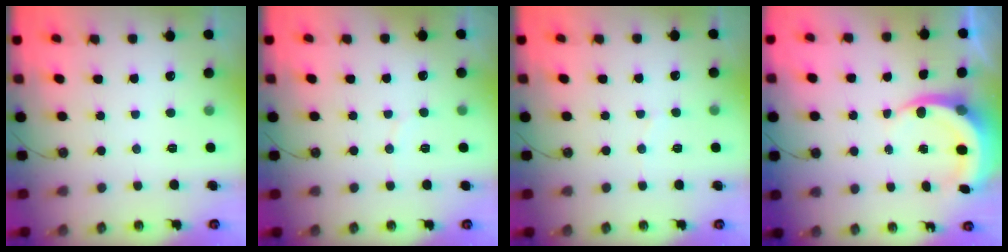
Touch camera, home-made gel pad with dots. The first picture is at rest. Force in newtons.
{"total": 3.2, "press": 3.2, "slide": 0.3}
{"total": 3.2, "press": 3.2, "slide": 0.2}
{"total": 5.9, "press": 5.9, "slide": 0.6}